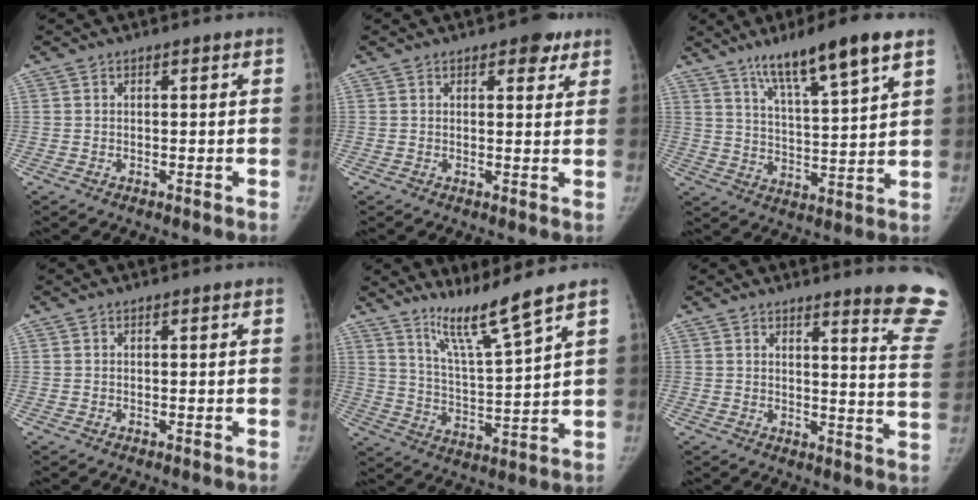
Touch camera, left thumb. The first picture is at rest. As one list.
[{"total": 4.2, "force": [2.6, 2.2, 2.5], "torque": [-0.006, -0.009, 0.031]}, {"total": 14.1, "force": [9.2, 1.8, 10.5], "torque": [-0.171, -0.042, 0.159]}, {"total": 0.0}, {"total": 9.4, "force": [7.4, -1.2, 5.5], "torque": [-0.096, -0.068, 0.145]}, {"total": 12.4, "force": [10.5, 0.1, 6.5], "torque": [-0.054, -0.111, 0.107]}]